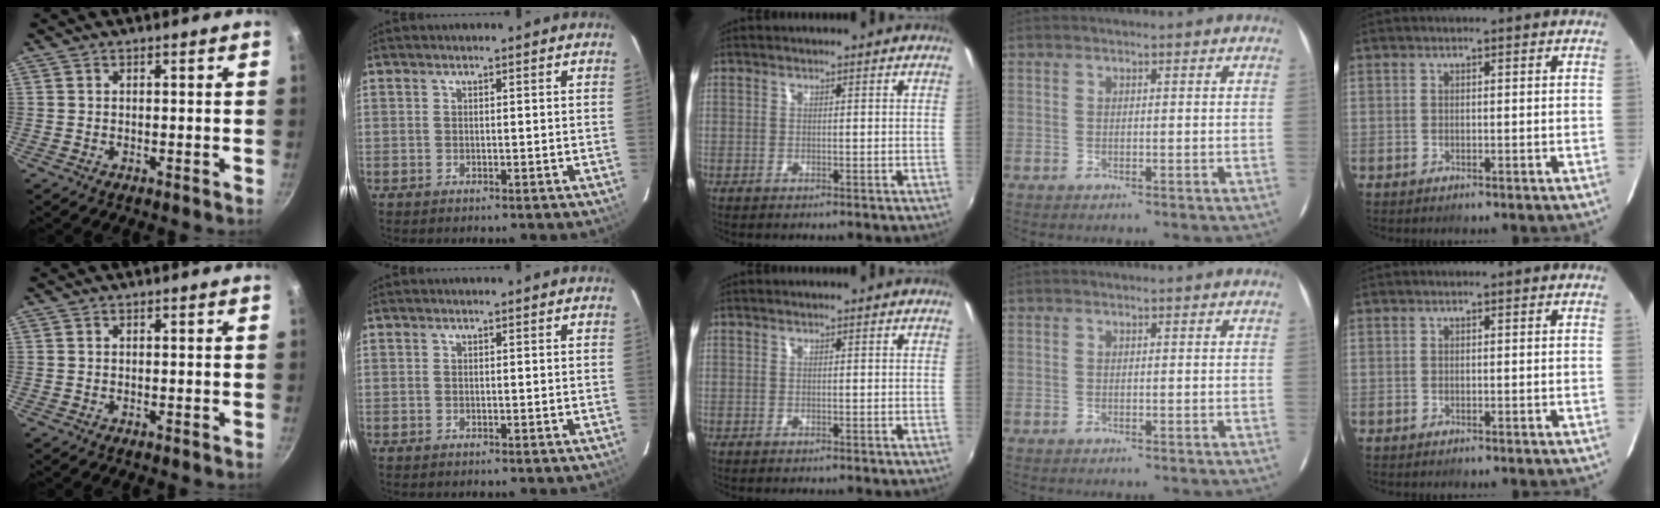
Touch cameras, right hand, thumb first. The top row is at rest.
{}